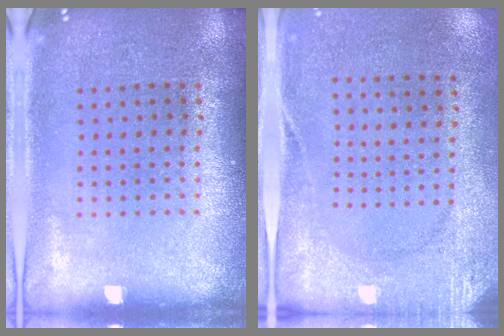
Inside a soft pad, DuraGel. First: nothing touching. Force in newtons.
{"total": 2.7, "press": 2.1, "slide": 1.7}